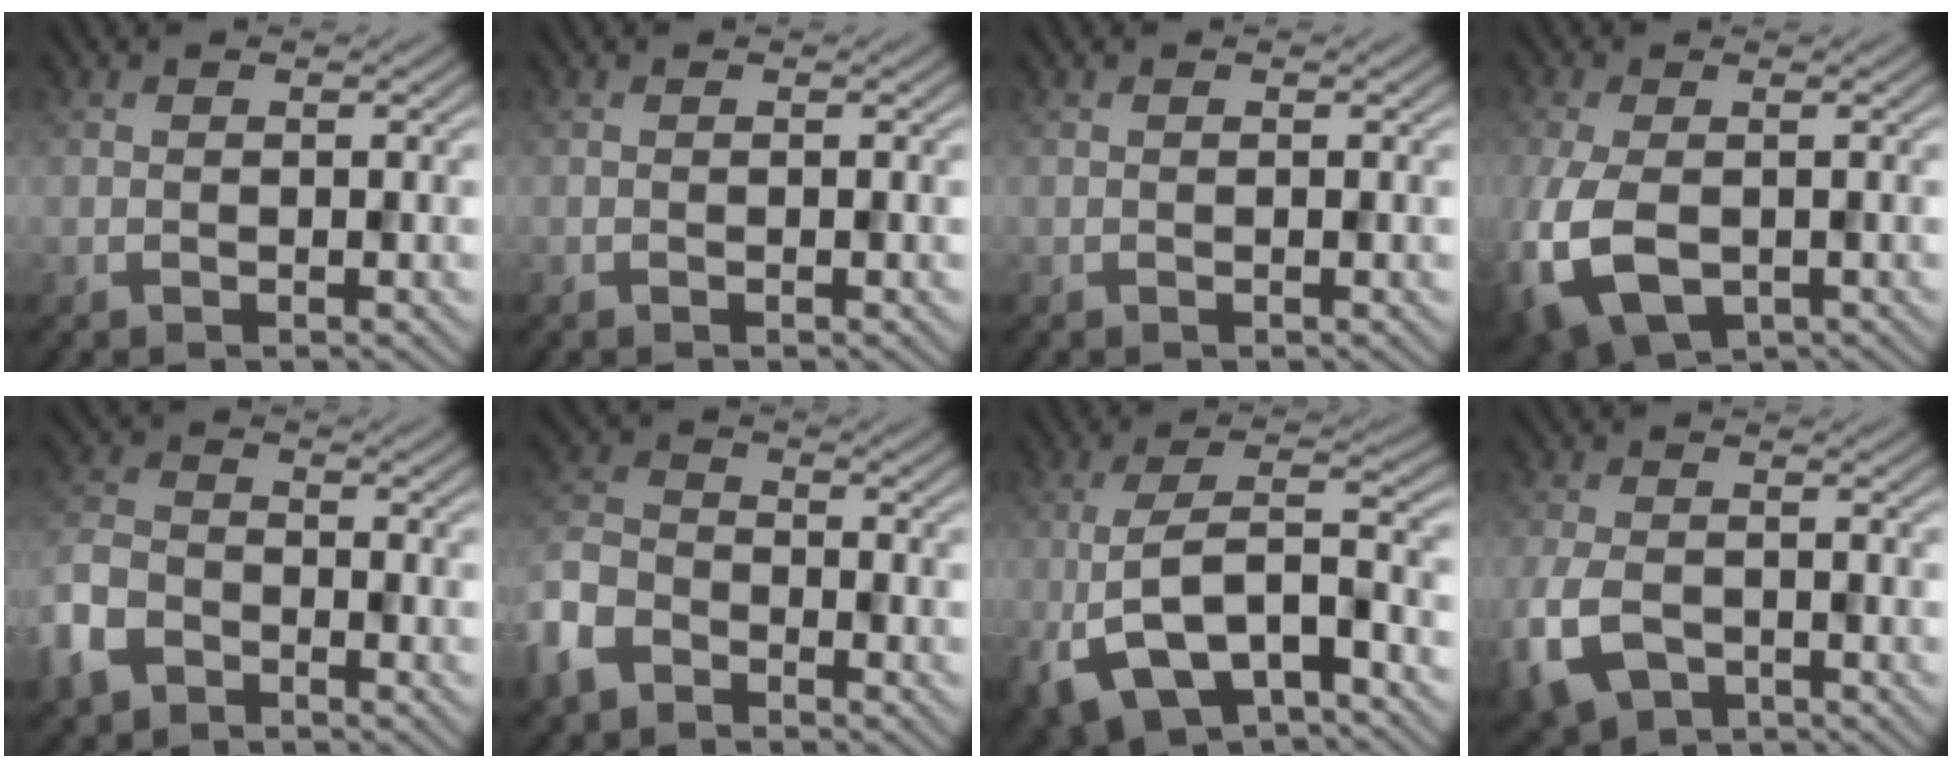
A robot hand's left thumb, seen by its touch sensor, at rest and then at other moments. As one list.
[{"total": 0.0}, {"total": 0.0}, {"total": 8.8, "force": [-2.7, 5.1, 6.6], "torque": [-0.181, -0.027, -0.046]}, {"total": 7.0, "force": [-4.6, 4.1, 3.3], "torque": [-0.091, -0.006, -0.109]}, {"total": 8.0, "force": [-5.4, 4.4, 3.9], "torque": [-0.101, -0.008, -0.129]}, {"total": 12.5, "force": [-5.3, 5.0, 10.1], "torque": [-0.204, -0.013, -0.100]}, {"total": 7.1, "force": [-3.6, 4.1, 4.6], "torque": [-0.119, -0.018, -0.070]}]